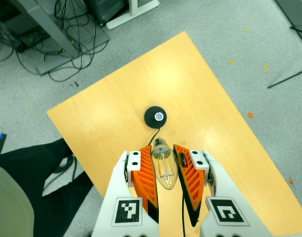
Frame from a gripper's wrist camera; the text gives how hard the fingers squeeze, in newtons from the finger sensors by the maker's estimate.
{"total": 19.7, "left": 21.3, "right": 18.1}